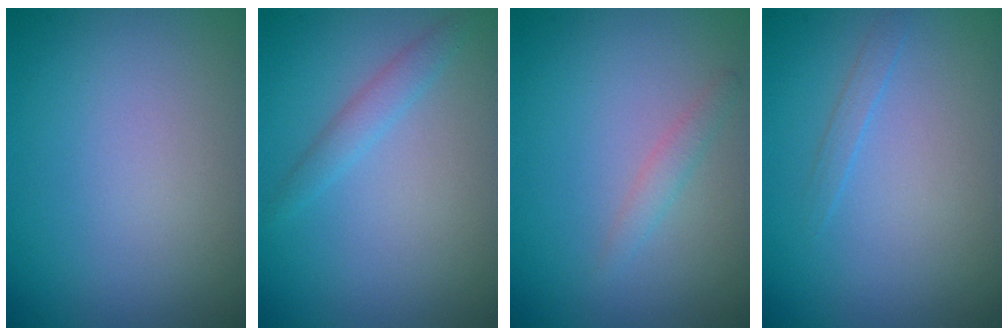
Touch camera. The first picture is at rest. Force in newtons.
{"total": 1.6, "press": 1.6, "slide": 0.1}
{"total": 1.1, "press": 1.1, "slide": 0.2}
{"total": 0.8, "press": 0.8, "slide": 0.1}